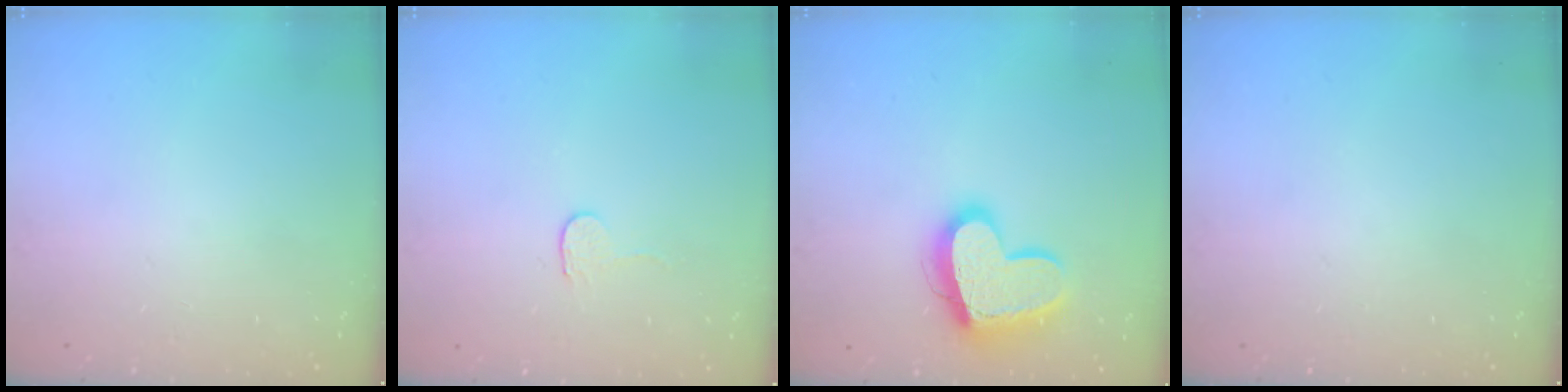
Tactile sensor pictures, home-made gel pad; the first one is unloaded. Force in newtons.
{"total": 2.7, "press": 2.7, "slide": 0.2}
{"total": 16.5, "press": 16.4, "slide": 1.5}
{"total": 0.0}